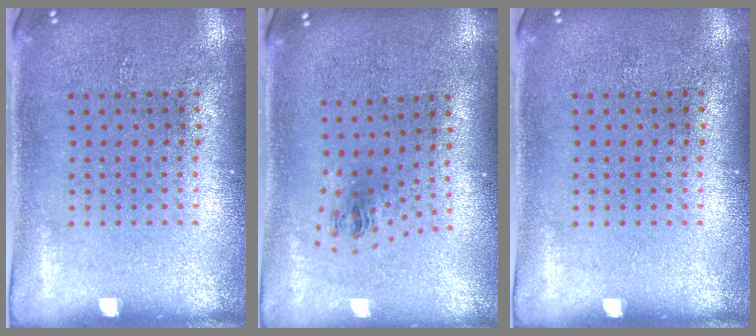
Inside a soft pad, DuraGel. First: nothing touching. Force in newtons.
{"total": 1.1, "press": 0.4, "slide": 1.0}
{"total": 0.0}